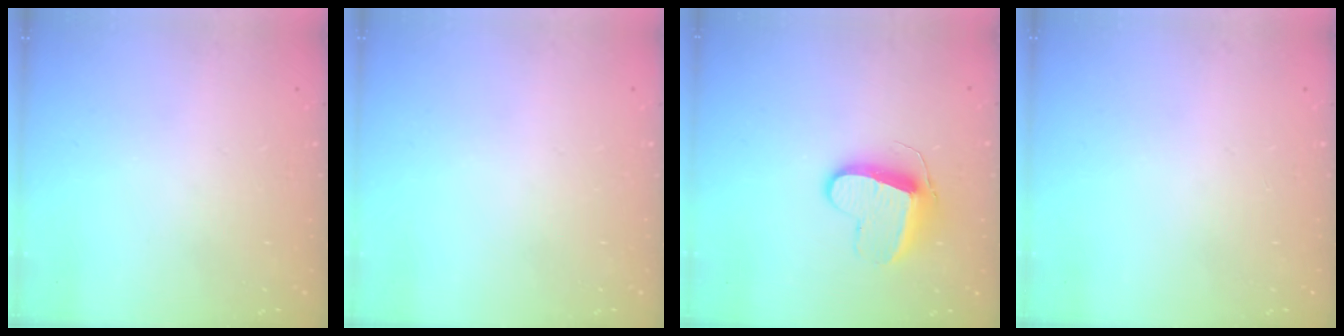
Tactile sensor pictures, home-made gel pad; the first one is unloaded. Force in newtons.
{"total": 0.0}
{"total": 10.6, "press": 10.6, "slide": 0.9}
{"total": 0.0}